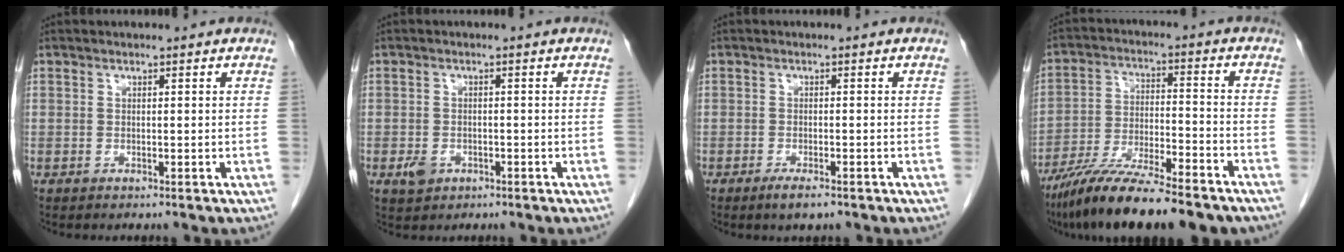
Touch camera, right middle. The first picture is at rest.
{"total": 2.6, "force": [-1.2, 2.0, 1.3], "torque": [-0.025, 0.002, -0.012]}
{"total": 2.7, "force": [-1.8, 0.6, 1.9], "torque": [-0.035, -0.004, -0.029]}
{"total": 16.7, "force": [-13.5, 2.3, 9.5], "torque": [-0.166, -0.022, -0.229]}